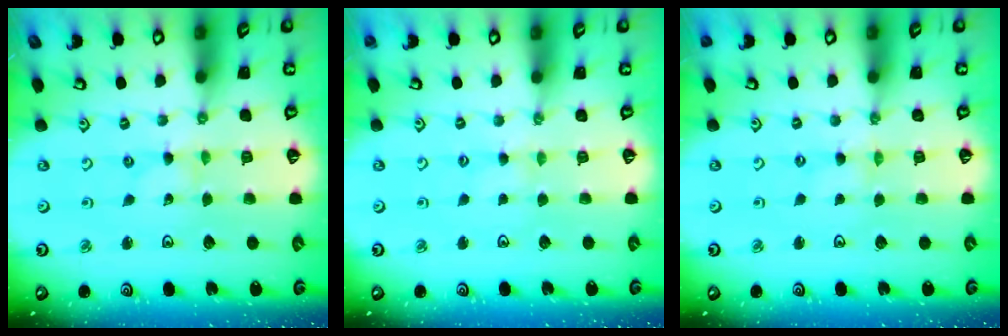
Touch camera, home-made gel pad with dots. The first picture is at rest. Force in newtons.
{"total": 1.5, "press": 1.5, "slide": 0.3}
{"total": 0.0}